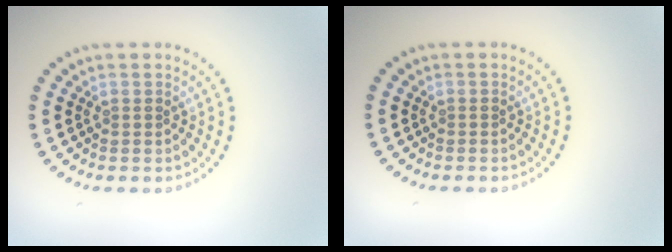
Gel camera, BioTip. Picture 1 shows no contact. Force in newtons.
{"total": 0.0}